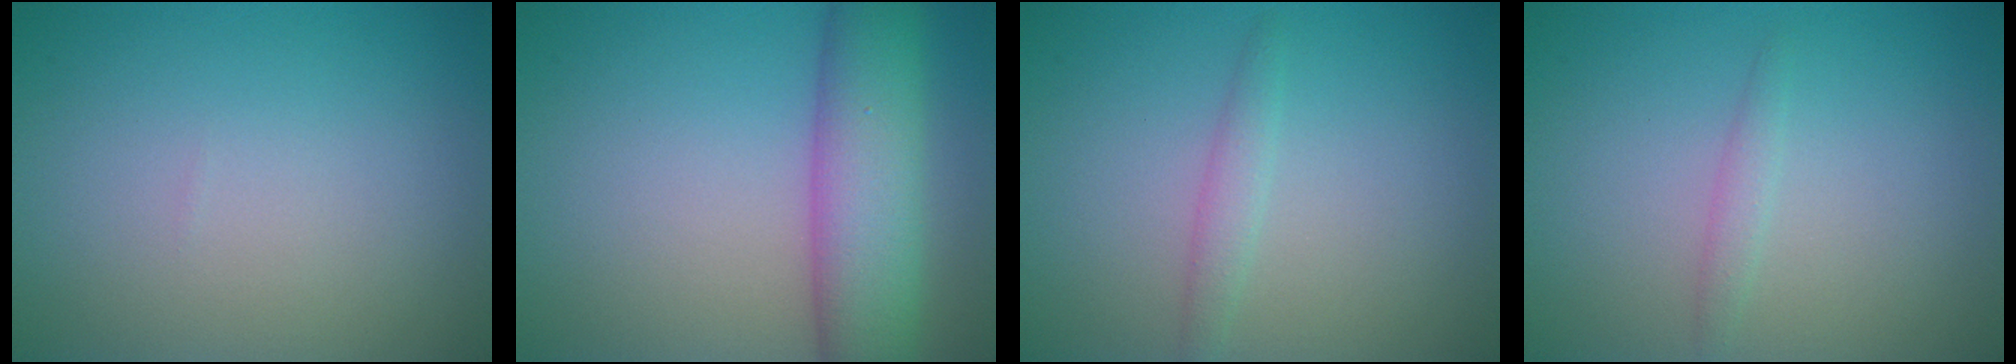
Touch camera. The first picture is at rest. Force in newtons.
{"total": 7.6, "press": 7.6, "slide": 0.1}
{"total": 1.3, "press": 1.3, "slide": 0.1}
{"total": 0.5, "press": 0.5, "slide": 0.1}